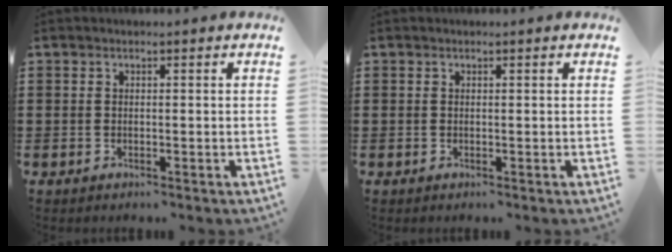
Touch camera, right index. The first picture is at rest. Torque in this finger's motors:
{"motor_torque": [-0.11, 0.24, 0.00, -0.01]}